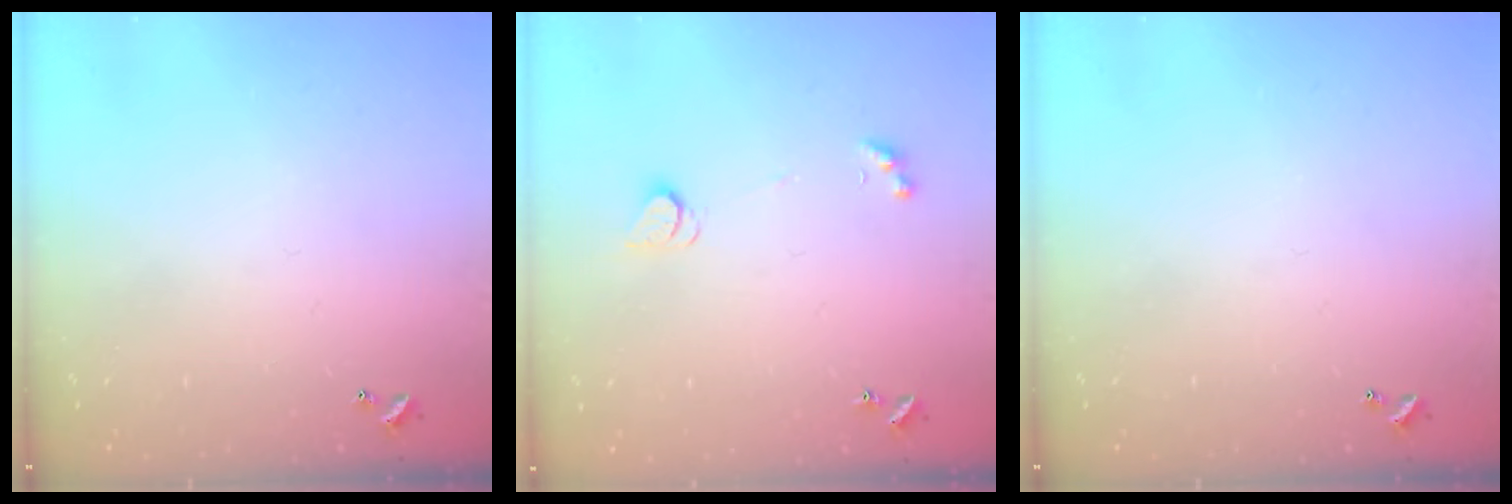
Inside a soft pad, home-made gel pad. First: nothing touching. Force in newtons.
{"total": 2.4, "press": 2.4, "slide": 0.4}
{"total": 0.0}